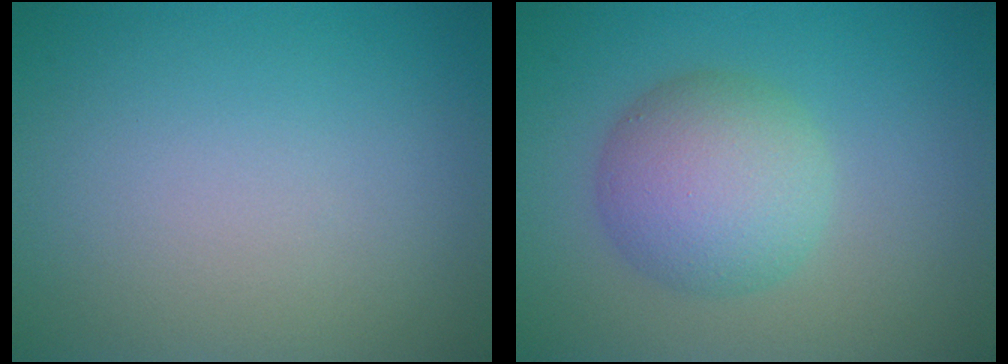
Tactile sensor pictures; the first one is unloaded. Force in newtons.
{"total": 5.6, "press": 5.6, "slide": 0.1}